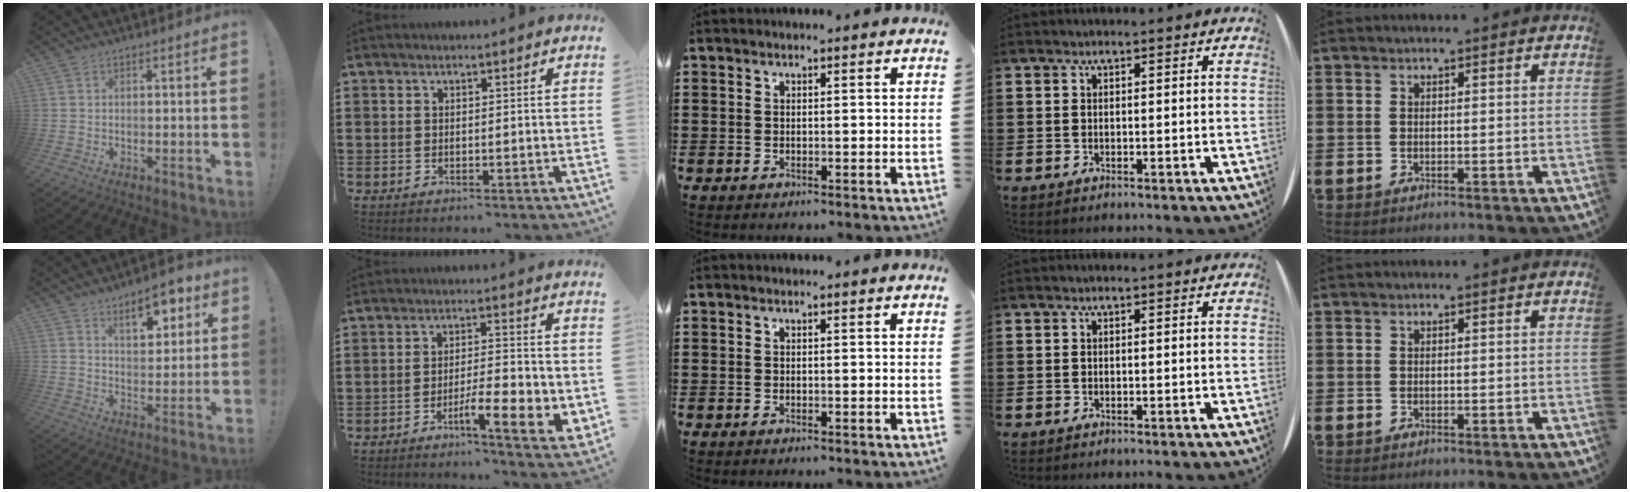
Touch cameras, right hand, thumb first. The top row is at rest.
{"thumb": {"total": 10.2, "force": [6.2, 4.6, 6.7], "torque": [-0.081, -0.031, 0.106]}, "index": {"total": 7.0, "force": [-3.0, 1.6, 6.1], "torque": [-0.097, 0.001, -0.048]}}